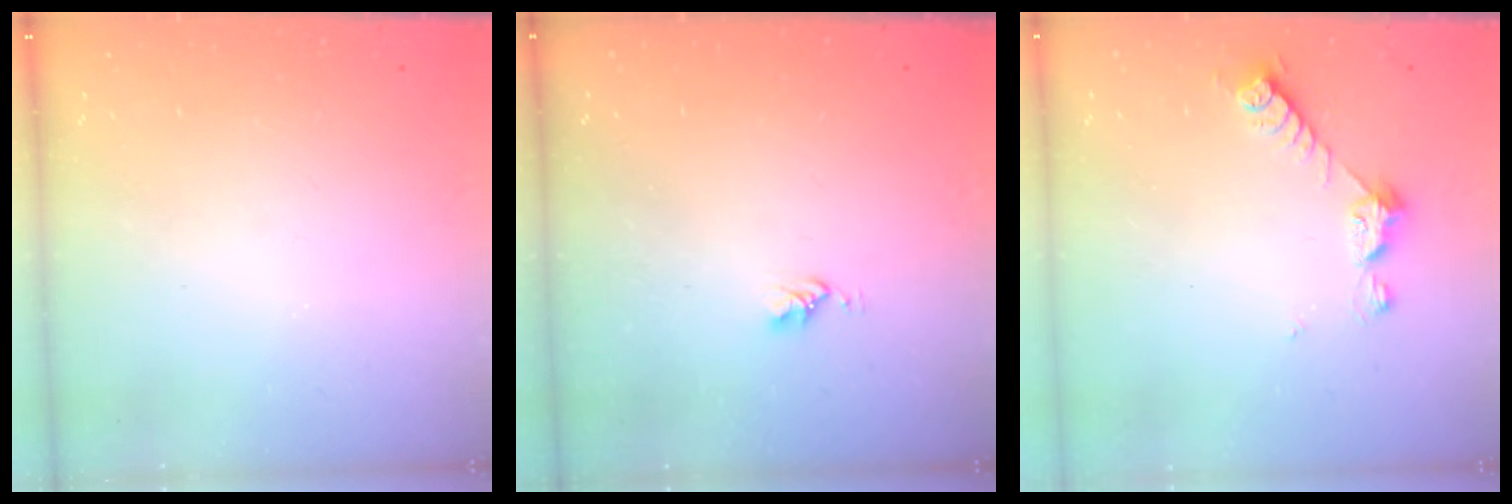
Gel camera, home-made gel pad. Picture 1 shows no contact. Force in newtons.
{"total": 3.0, "press": 3.0, "slide": 0.4}
{"total": 6.5, "press": 6.5, "slide": 0.7}